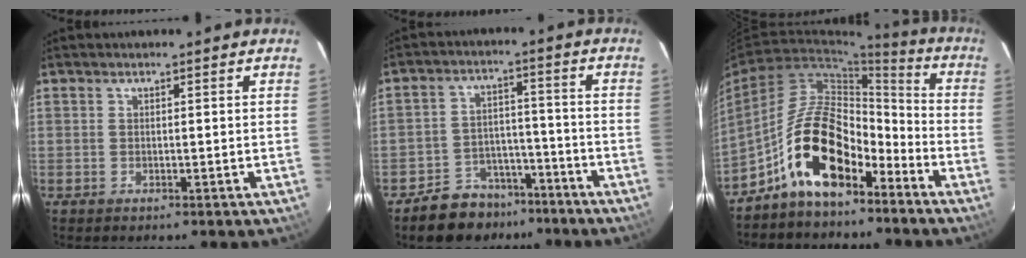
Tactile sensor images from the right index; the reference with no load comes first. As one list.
[{"total": 10.0, "force": [-7.8, 6.0, 1.8], "torque": [-0.047, 0.032, -0.105]}, {"total": 14.9, "force": [-9.1, 6.7, 9.7], "torque": [-0.174, 0.028, -0.161]}]